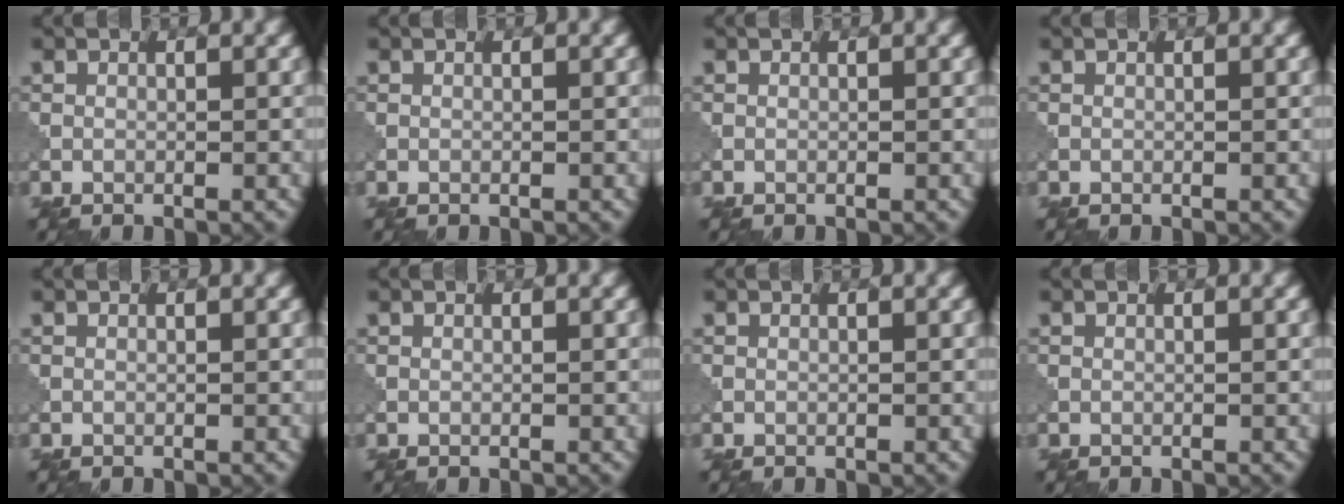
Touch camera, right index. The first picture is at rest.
{"total": 0.0}
{"total": 0.0}
{"total": 0.0}
{"total": 0.0}
{"total": 0.0}
{"total": 0.0}
{"total": 0.0}